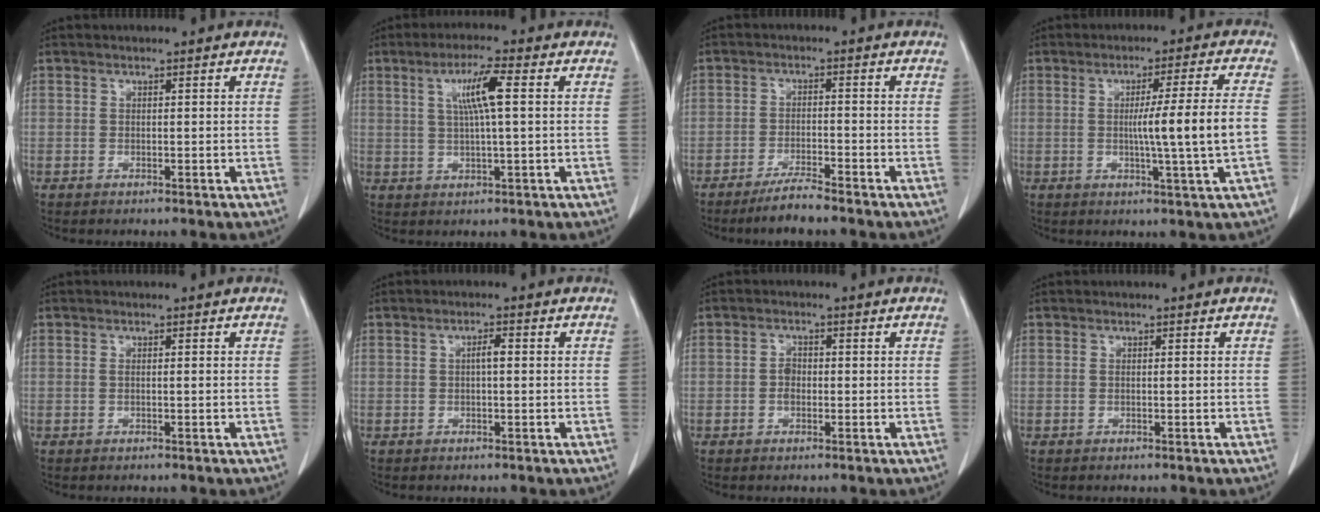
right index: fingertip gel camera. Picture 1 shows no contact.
{"total": 6.3, "force": [1.6, -0.1, 6.1], "torque": [-0.112, 0.004, 0.029]}
{"total": 4.2, "force": [-3.6, 0.1, 2.2], "torque": [-0.042, -0.009, -0.068]}
{"total": 9.1, "force": [-0.8, -1.6, 8.9], "torque": [-0.137, -0.006, -0.009]}
{"total": 0.5, "force": [0.0, 0.0, 0.5], "torque": [-0.007, 0.002, 0.004]}
{"total": 1.6, "force": [0.1, 0.3, 1.6], "torque": [-0.028, 0.005, 0.001]}
{"total": 1.7, "force": [-0.3, 1.2, 1.2], "torque": [-0.017, 0.006, -0.004]}
{"total": 0.0}